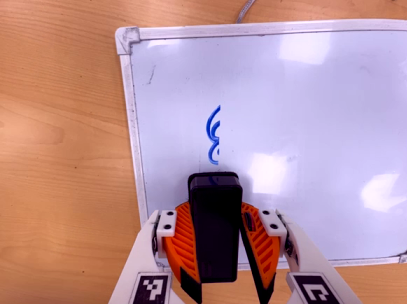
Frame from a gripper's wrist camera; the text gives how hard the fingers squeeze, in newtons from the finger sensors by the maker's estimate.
{"total": 10.6, "left": 10.2, "right": 11.0}